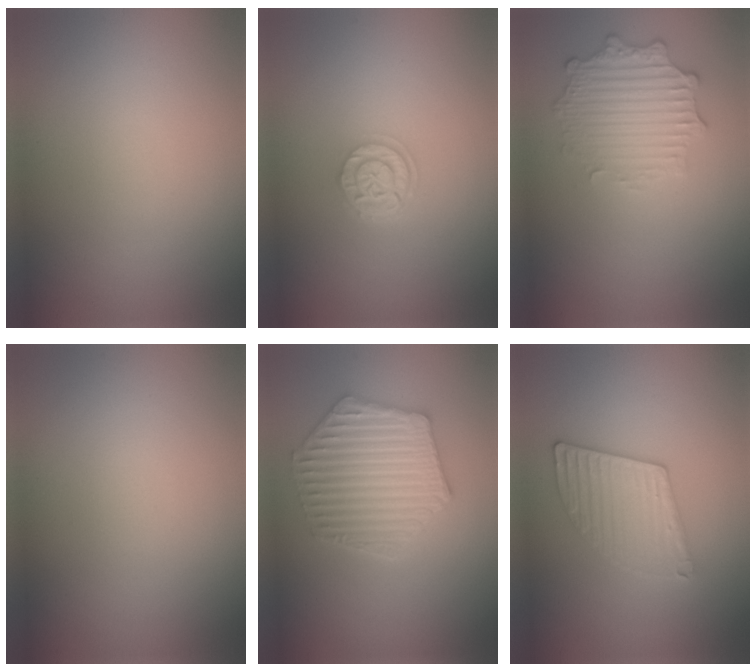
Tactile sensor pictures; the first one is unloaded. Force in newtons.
{"total": 2.6, "press": 2.1, "slide": 1.5}
{"total": 2.9, "press": 2.4, "slide": 1.6}
{"total": 0.0}
{"total": 5.4, "press": 4.6, "slide": 2.8}
{"total": 3.0, "press": 3.0, "slide": 0.2}